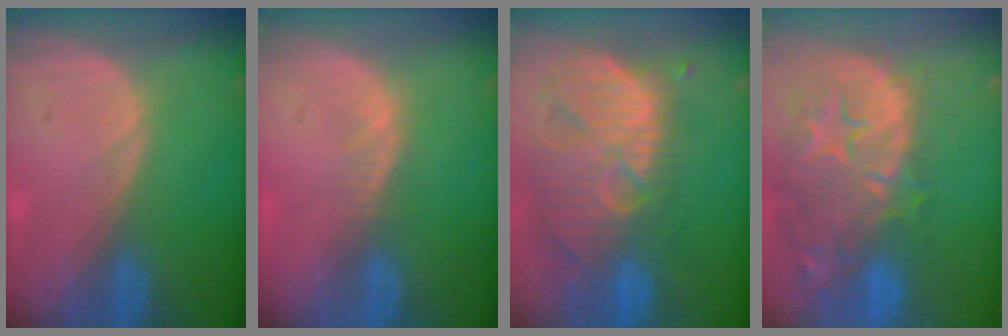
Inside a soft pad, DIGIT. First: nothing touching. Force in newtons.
{"total": 1.5, "press": 1.5, "slide": 0.2}
{"total": 13.6, "press": 11.6, "slide": 7.2}
{"total": 15.0, "press": 12.0, "slide": 9.1}